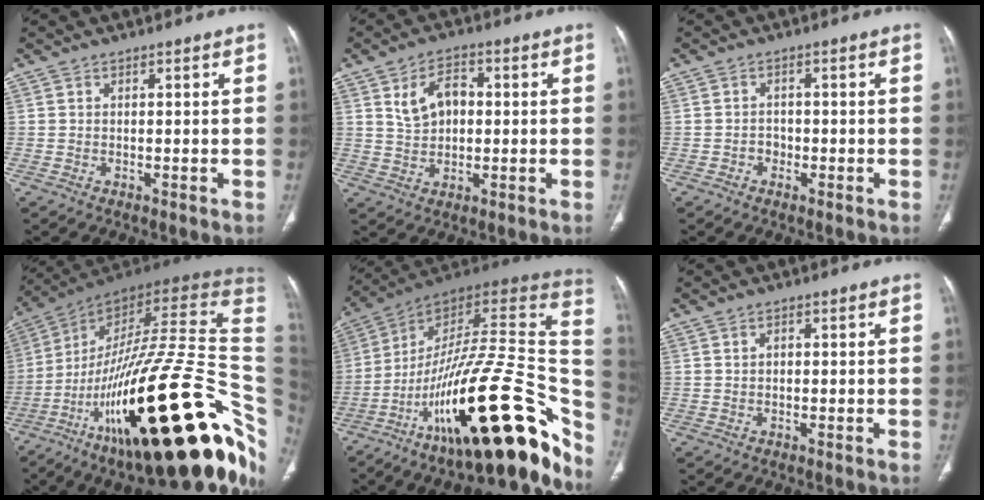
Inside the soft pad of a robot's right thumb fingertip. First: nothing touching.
{"total": 7.4, "force": [1.6, 5.1, 5.2], "torque": [-0.071, 0.006, 0.029]}
{"total": 1.8, "force": [-0.8, 1.5, 0.5], "torque": [0.001, 0.008, -0.017]}
{"total": 44.3, "force": [-13.6, 13.9, 39.8], "torque": [-0.508, 0.086, -0.213]}
{"total": 38.5, "force": [-15.7, 13.3, 32.6], "torque": [-0.384, 0.077, -0.246]}
{"total": 0.9, "force": [0.2, 0.7, 0.6], "torque": [-0.011, 0.004, 0.004]}